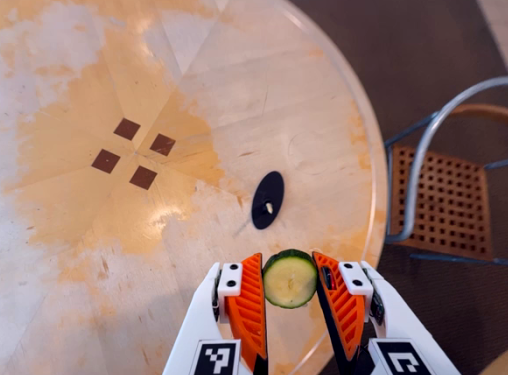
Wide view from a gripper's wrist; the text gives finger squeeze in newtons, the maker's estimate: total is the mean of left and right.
{"total": 8.9, "left": 9.1, "right": 8.8}